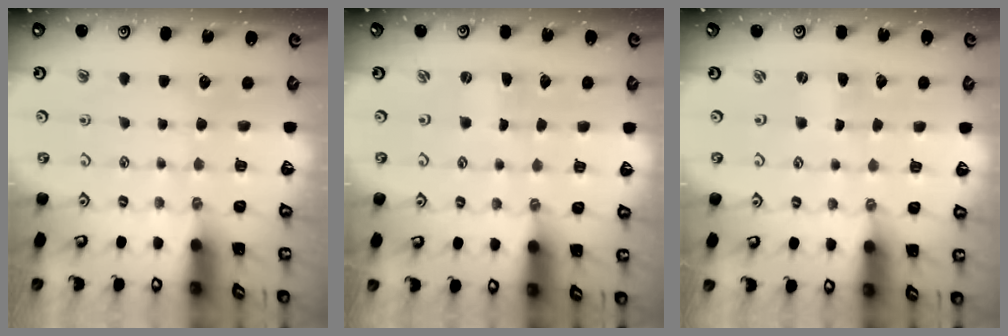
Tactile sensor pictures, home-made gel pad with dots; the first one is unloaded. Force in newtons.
{"total": 0.0}
{"total": 0.8, "press": 0.7, "slide": 0.2}